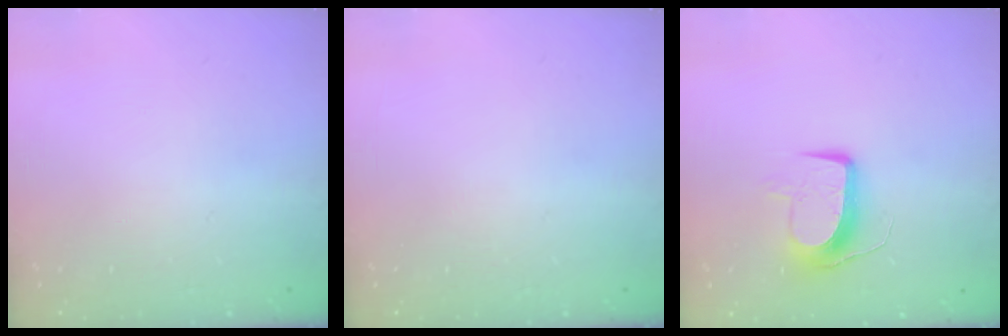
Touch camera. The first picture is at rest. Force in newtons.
{"total": 0.0}
{"total": 9.7, "press": 9.7, "slide": 0.5}